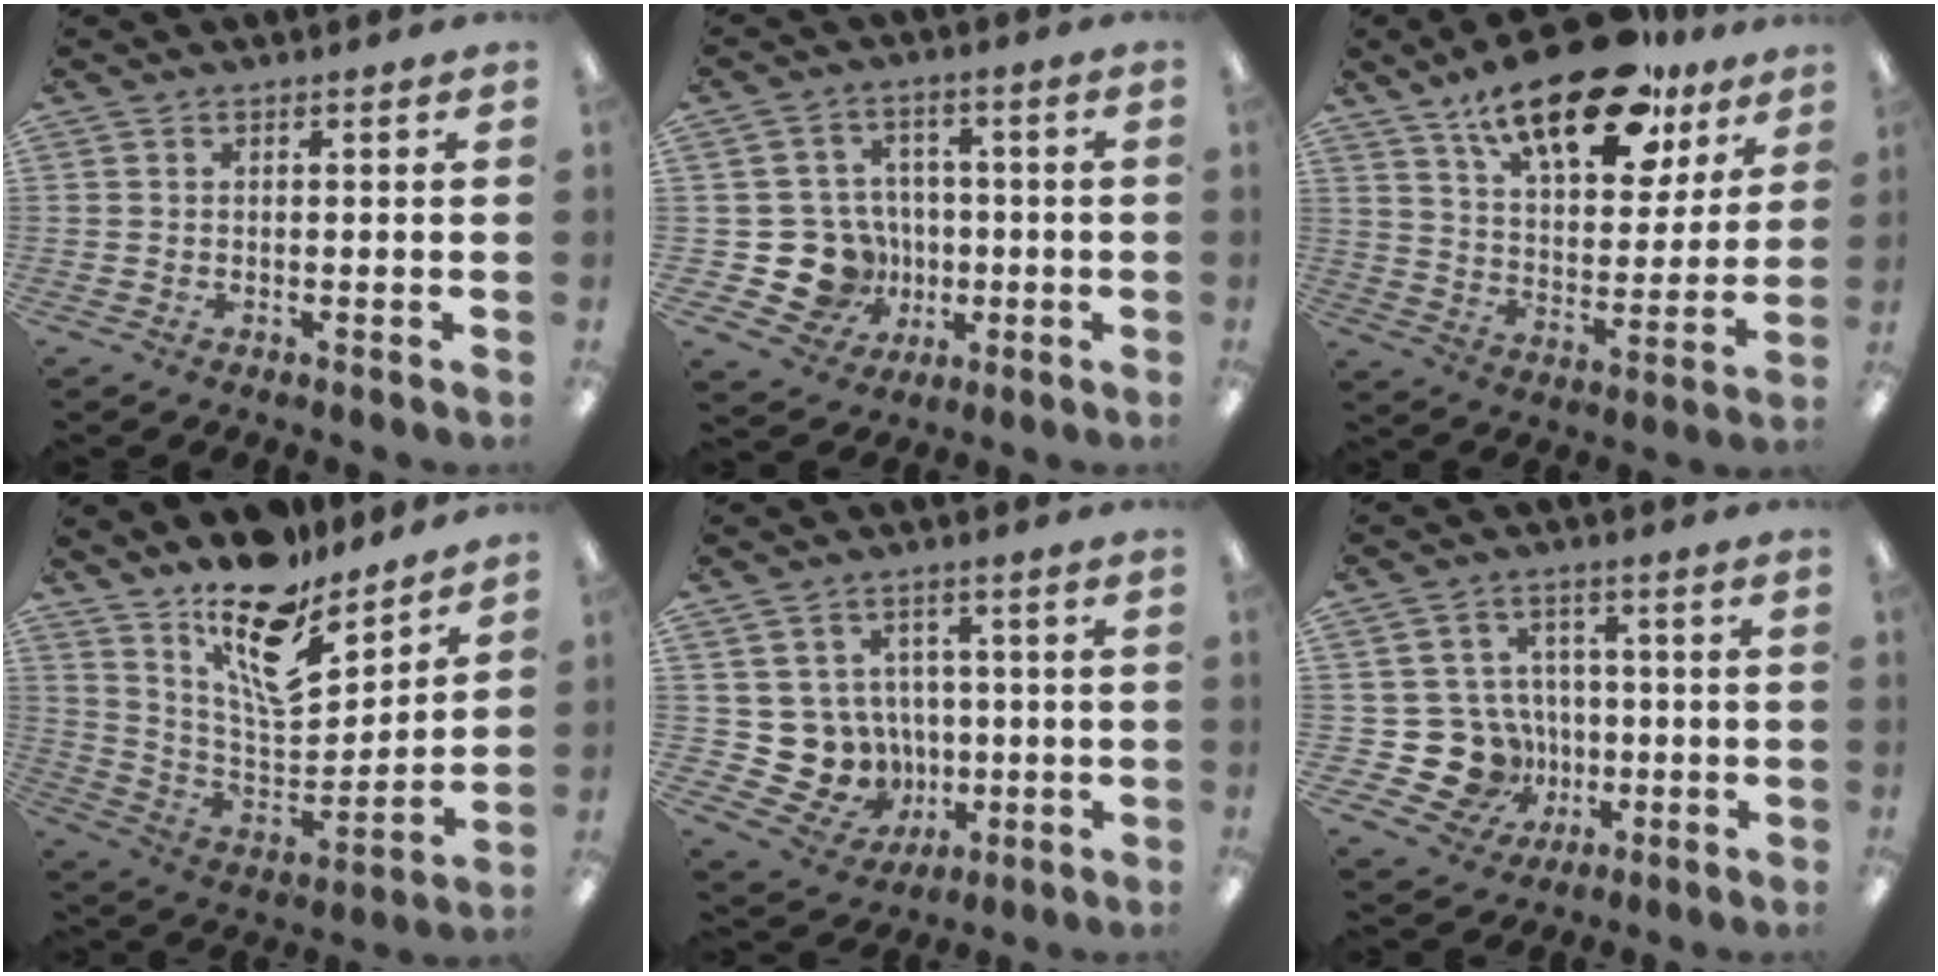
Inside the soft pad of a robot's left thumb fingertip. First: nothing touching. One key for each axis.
{"total": 13.0, "fx": -3.1, "fy": 11.8, "fz": 4.7, "tx": -0.105, "ty": 0.025, "tz": -0.042}
{"total": 22.0, "fx": 14.7, "fy": 9.1, "fz": 13.5, "tx": -0.207, "ty": -0.078, "tz": 0.247}
{"total": 17.8, "fx": 12.8, "fy": 7.2, "fz": 10.0, "tx": -0.167, "ty": -0.100, "tz": 0.226}
{"total": 9.7, "fx": 0.0, "fy": 9.5, "fz": 2.0, "tx": -0.072, "ty": -0.006, "tz": 0.016}
{"total": 14.0, "fx": -2.9, "fy": 12.8, "fz": 5.0, "tx": -0.120, "ty": 0.018, "tz": -0.038}